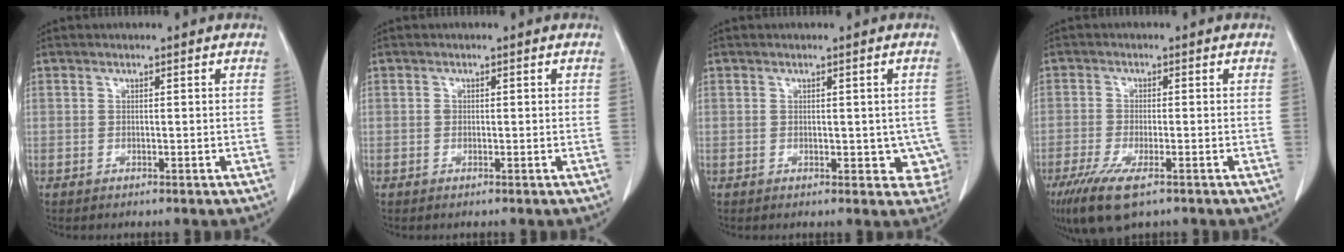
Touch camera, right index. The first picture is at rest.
{"total": 0.6, "force": [0.0, 0.5, 0.2], "torque": [-0.003, 0.002, -0.001]}
{"total": 4.2, "force": [-0.2, 2.8, 3.1], "torque": [-0.011, 0.002, 0.001]}
{"total": 8.7, "force": [-5.2, 2.1, 6.6], "torque": [-0.121, -0.025, -0.088]}